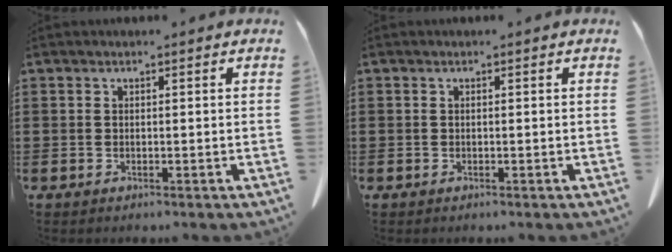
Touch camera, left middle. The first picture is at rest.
{"total": 0.0}